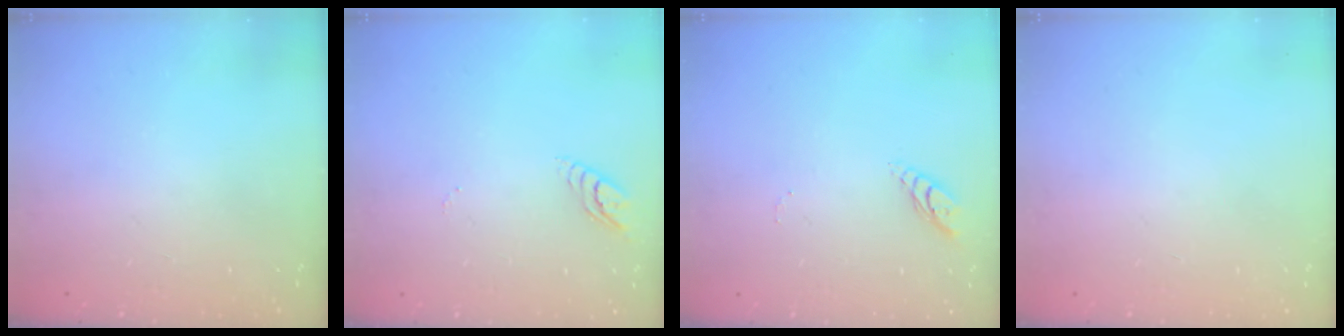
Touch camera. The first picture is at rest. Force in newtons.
{"total": 3.8, "press": 3.8, "slide": 0.6}
{"total": 4.6, "press": 4.6, "slide": 0.4}
{"total": 0.0}